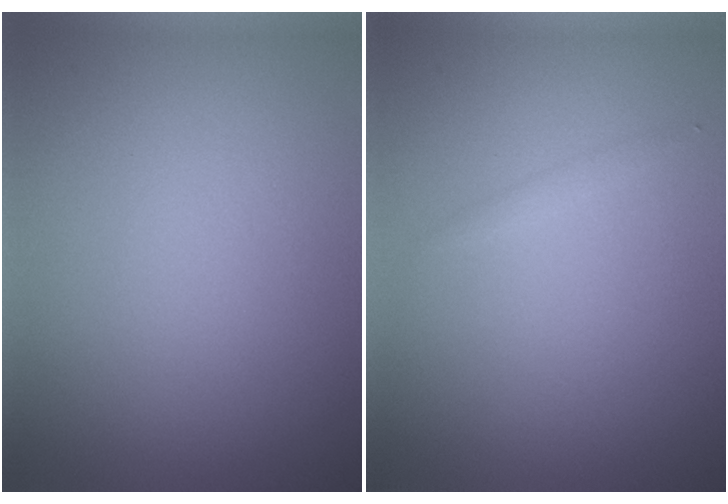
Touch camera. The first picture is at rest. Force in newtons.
{"total": 0.5, "press": 0.5, "slide": 0.0}